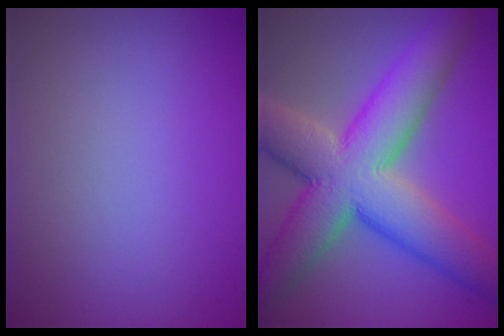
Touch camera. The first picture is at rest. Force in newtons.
{"total": 11.8, "press": 11.8, "slide": 0.7}